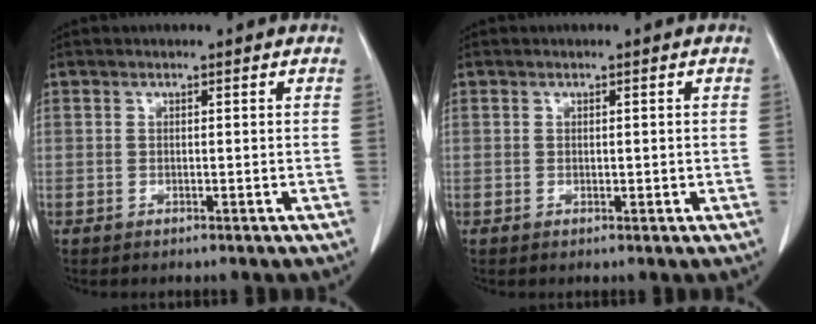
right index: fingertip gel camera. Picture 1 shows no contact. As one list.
[{"total": 0.8, "force": [0.0, 0.4, 0.7], "torque": [-0.012, -0.002, 0.003]}]